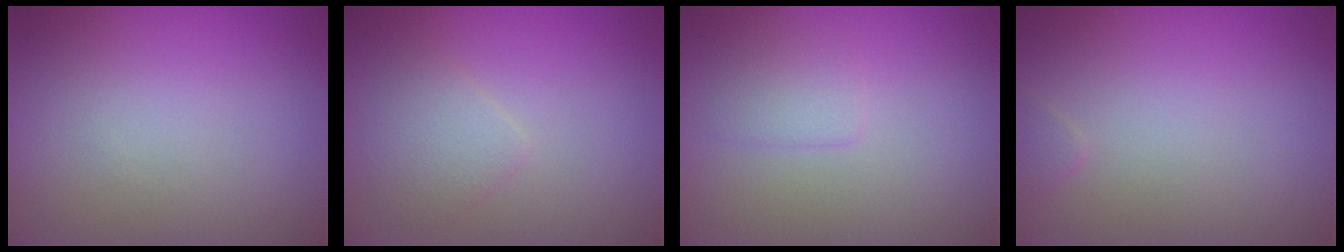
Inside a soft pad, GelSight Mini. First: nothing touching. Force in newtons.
{"total": 1.9, "press": 1.9, "slide": 0.1}
{"total": 1.2, "press": 1.2, "slide": 0.1}
{"total": 0.7, "press": 0.7, "slide": 0.0}